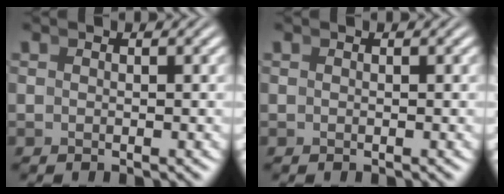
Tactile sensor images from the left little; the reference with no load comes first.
{"total": 0.0}